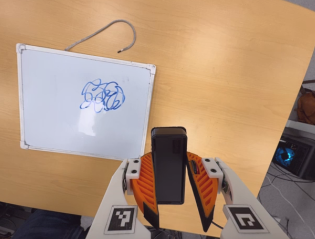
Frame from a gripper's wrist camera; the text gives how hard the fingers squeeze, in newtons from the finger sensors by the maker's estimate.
{"total": 6.2, "left": 5.6, "right": 6.9}